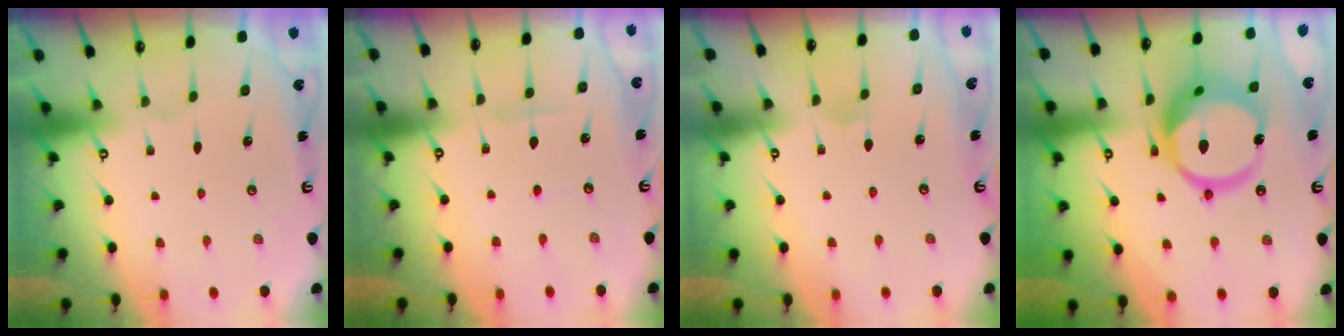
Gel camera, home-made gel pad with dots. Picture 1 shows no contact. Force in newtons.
{"total": 1.8, "press": 1.7, "slide": 0.2}
{"total": 3.1, "press": 3.1, "slide": 0.1}
{"total": 16.8, "press": 16.7, "slide": 1.8}